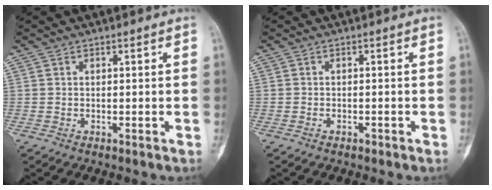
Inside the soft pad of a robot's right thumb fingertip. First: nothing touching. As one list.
[{"total": 1.2, "force": [-0.9, 0.7, 0.4], "torque": [-0.003, 0.008, -0.014]}]